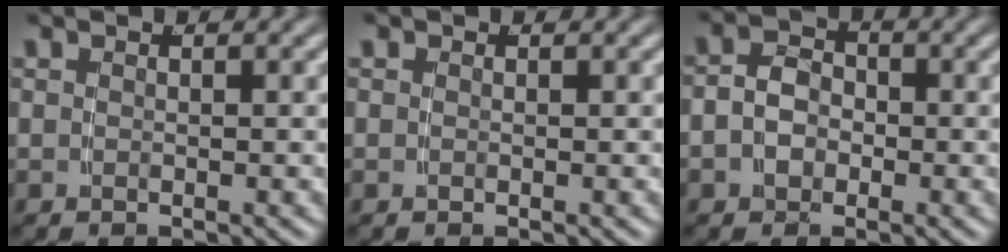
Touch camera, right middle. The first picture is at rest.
{"total": 0.0}
{"total": 4.9, "force": [-0.9, 4.2, 2.3], "torque": [-0.054, -0.017, -0.017]}